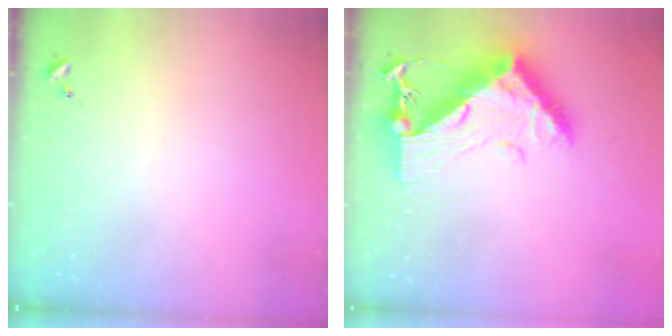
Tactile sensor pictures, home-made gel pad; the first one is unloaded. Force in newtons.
{"total": 13.5, "press": 13.5, "slide": 1.2}